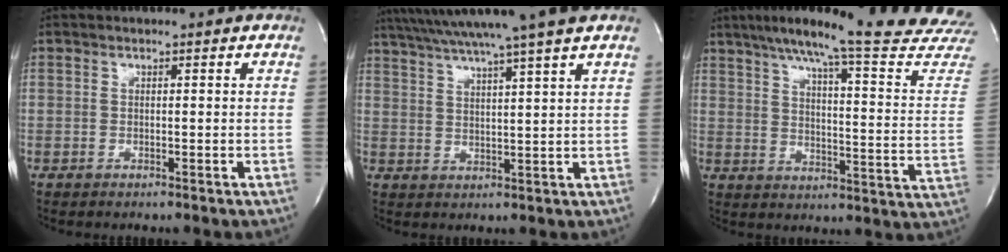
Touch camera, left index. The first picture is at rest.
{"total": 14.0, "force": [11.6, -2.1, 7.6], "torque": [-0.135, 0.002, 0.164]}
{"total": 27.5, "force": [24.4, -0.3, 12.7], "torque": [-0.193, -0.090, 0.302]}